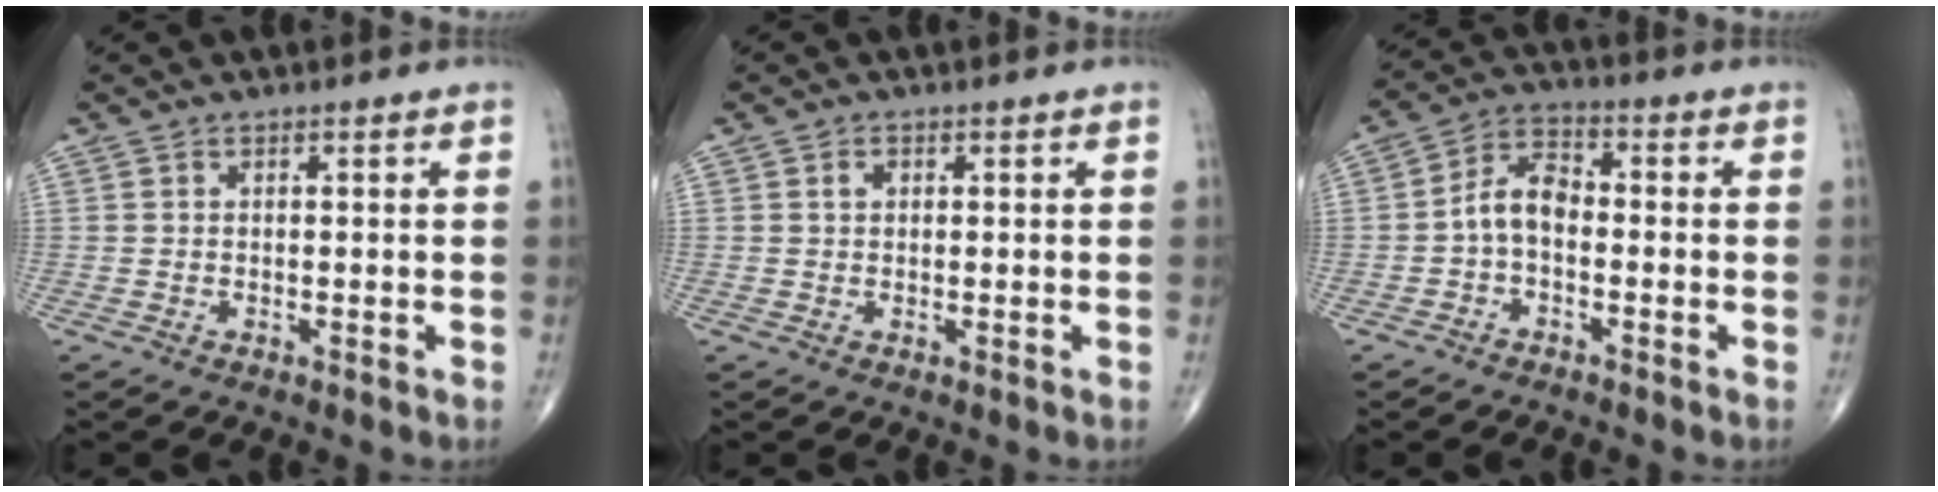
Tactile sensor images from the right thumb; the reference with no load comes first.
{"total": 1.3, "force": [0.4, 1.0, 0.7], "torque": [-0.009, 0.003, 0.006]}
{"total": 6.4, "force": [-1.2, 3.9, 4.9], "torque": [-0.082, 0.028, -0.036]}